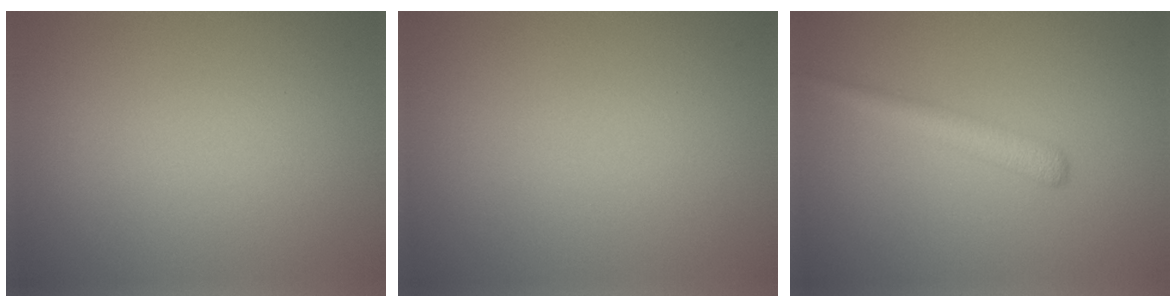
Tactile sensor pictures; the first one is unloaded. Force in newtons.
{"total": 0.0}
{"total": 2.2, "press": 2.2, "slide": 0.0}